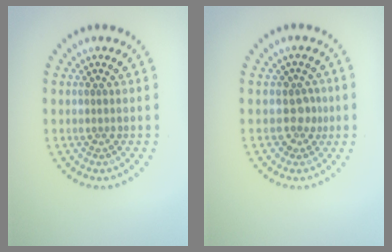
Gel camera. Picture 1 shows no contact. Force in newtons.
{"total": 1.9, "press": 1.5, "slide": 1.2}